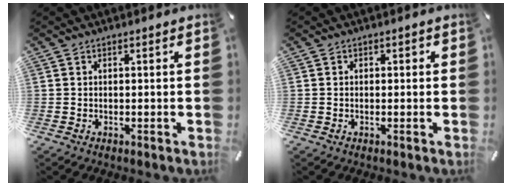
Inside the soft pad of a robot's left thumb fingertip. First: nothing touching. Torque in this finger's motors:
{"motor_torque": [-0.09, -0.02, -0.12, 0.22, -0.08]}